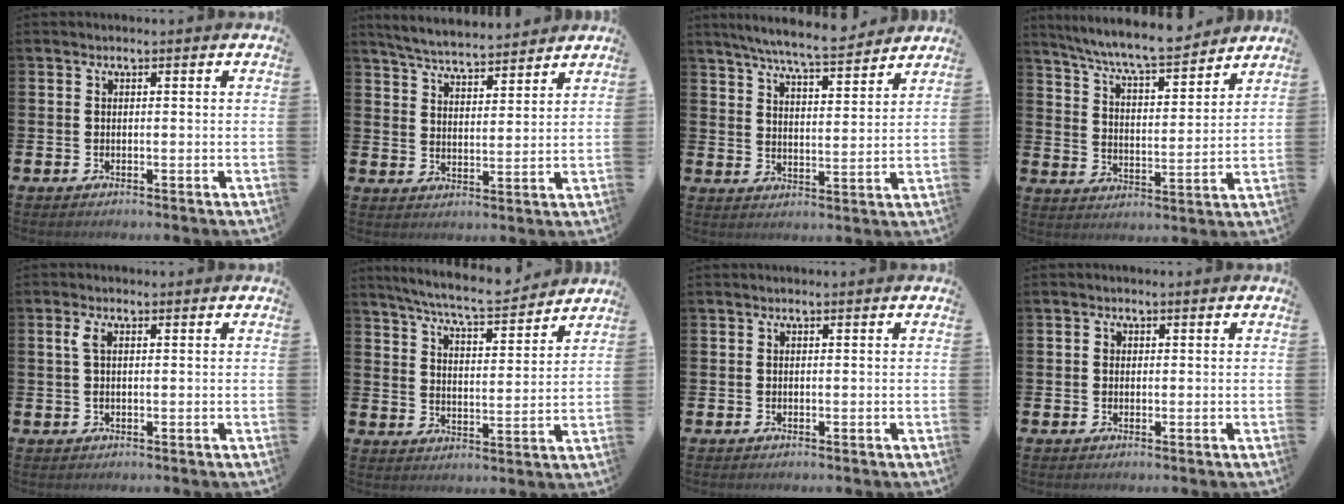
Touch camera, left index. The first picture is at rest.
{"total": 5.6, "force": [5.5, 0.5, 0.8], "torque": [-0.039, -0.030, 0.099]}
{"total": 7.1, "force": [6.7, 0.1, 2.2], "torque": [-0.062, -0.039, 0.117]}
{"total": 7.8, "force": [7.4, 0.5, 2.4], "torque": [-0.081, -0.049, 0.130]}
{"total": 2.2, "force": [0.6, 0.9, 1.9], "torque": [-0.041, 0.008, 0.009]}
{"total": 7.3, "force": [7.0, 0.2, 2.1], "torque": [-0.071, -0.042, 0.124]}
{"total": 0.0}
{"total": 1.0, "force": [0.2, 0.9, 0.3], "torque": [0.008, 0.001, -0.001]}